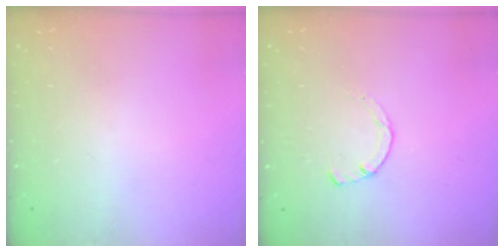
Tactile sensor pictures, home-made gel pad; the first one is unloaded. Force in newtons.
{"total": 2.3, "press": 2.3, "slide": 0.1}